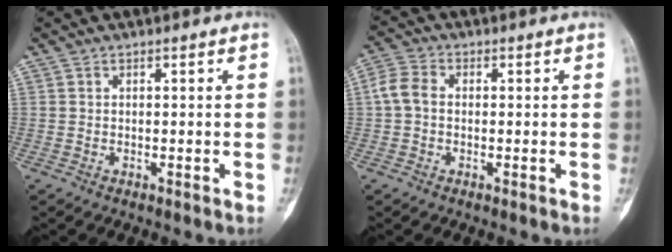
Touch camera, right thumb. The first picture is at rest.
{"total": 4.6, "force": [-0.1, 3.3, 3.2], "torque": [-0.069, 0.013, -0.010]}